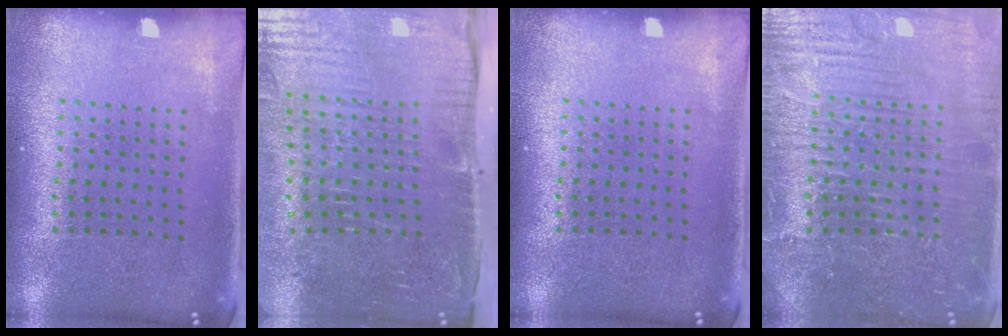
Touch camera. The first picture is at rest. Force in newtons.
{"total": 5.1, "press": 4.3, "slide": 2.8}
{"total": 0.0}
{"total": 4.7, "press": 4.7, "slide": 0.8}